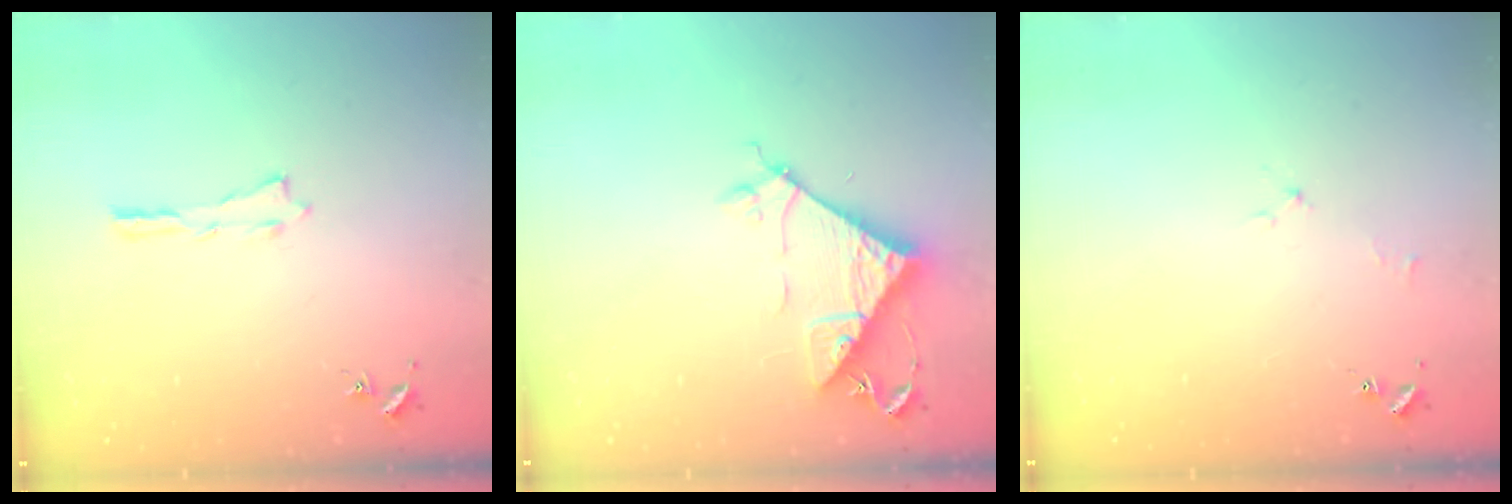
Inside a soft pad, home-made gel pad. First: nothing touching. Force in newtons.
{"total": 7.7, "press": 7.7, "slide": 0.8}
{"total": 1.7, "press": 1.6, "slide": 0.3}